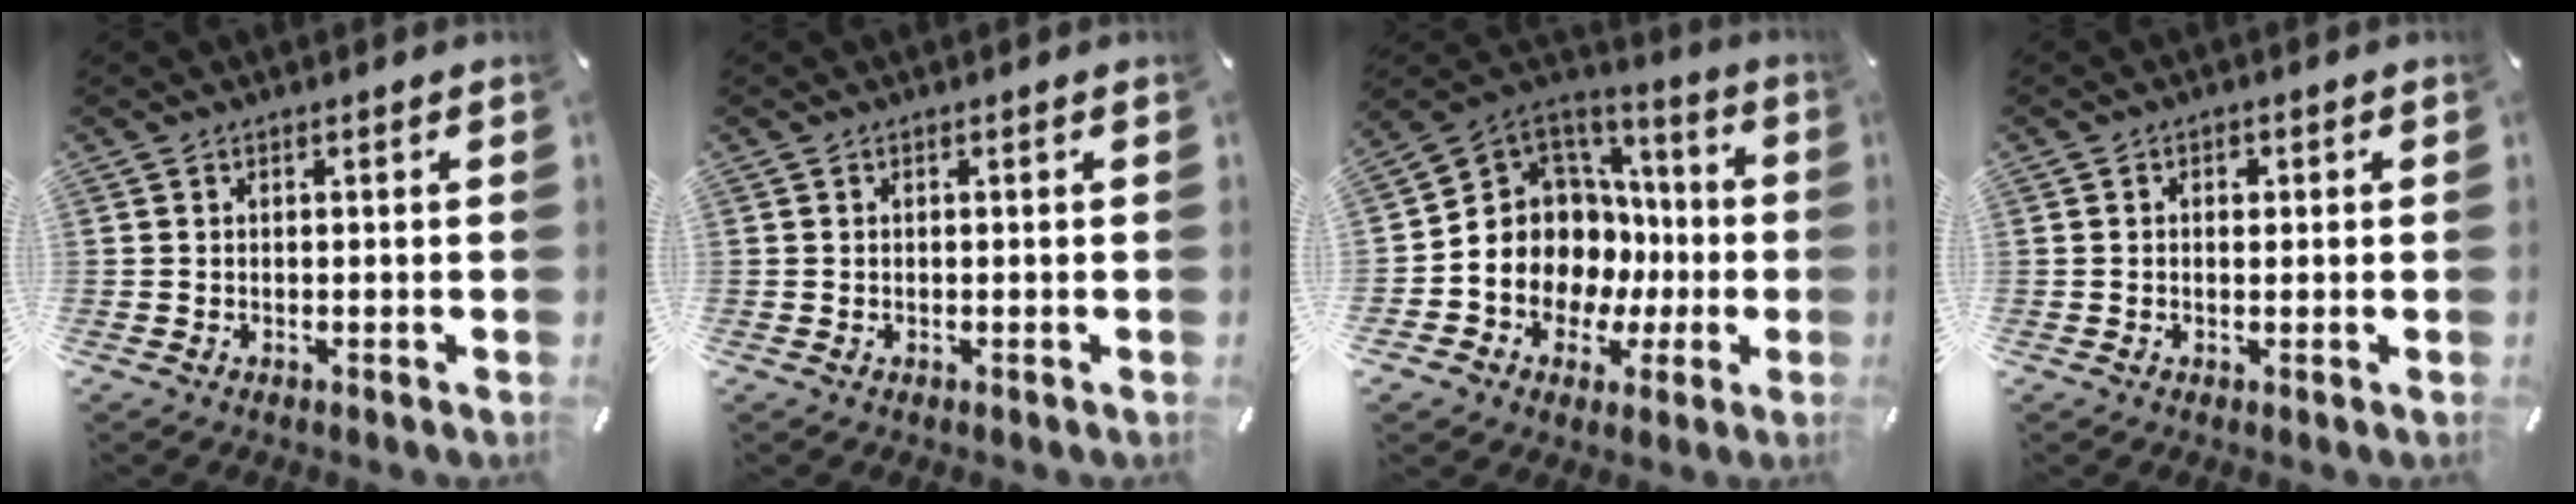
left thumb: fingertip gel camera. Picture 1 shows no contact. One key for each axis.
{"total": 0.0}
{"total": 12.1, "fx": -2.0, "fy": 11.5, "fz": 3.4, "tx": -0.067, "ty": -0.029, "tz": -0.026}
{"total": 1.8, "fx": 0.2, "fy": 1.3, "fz": 1.2, "tx": -0.019, "ty": 0.002, "tz": 0.000}